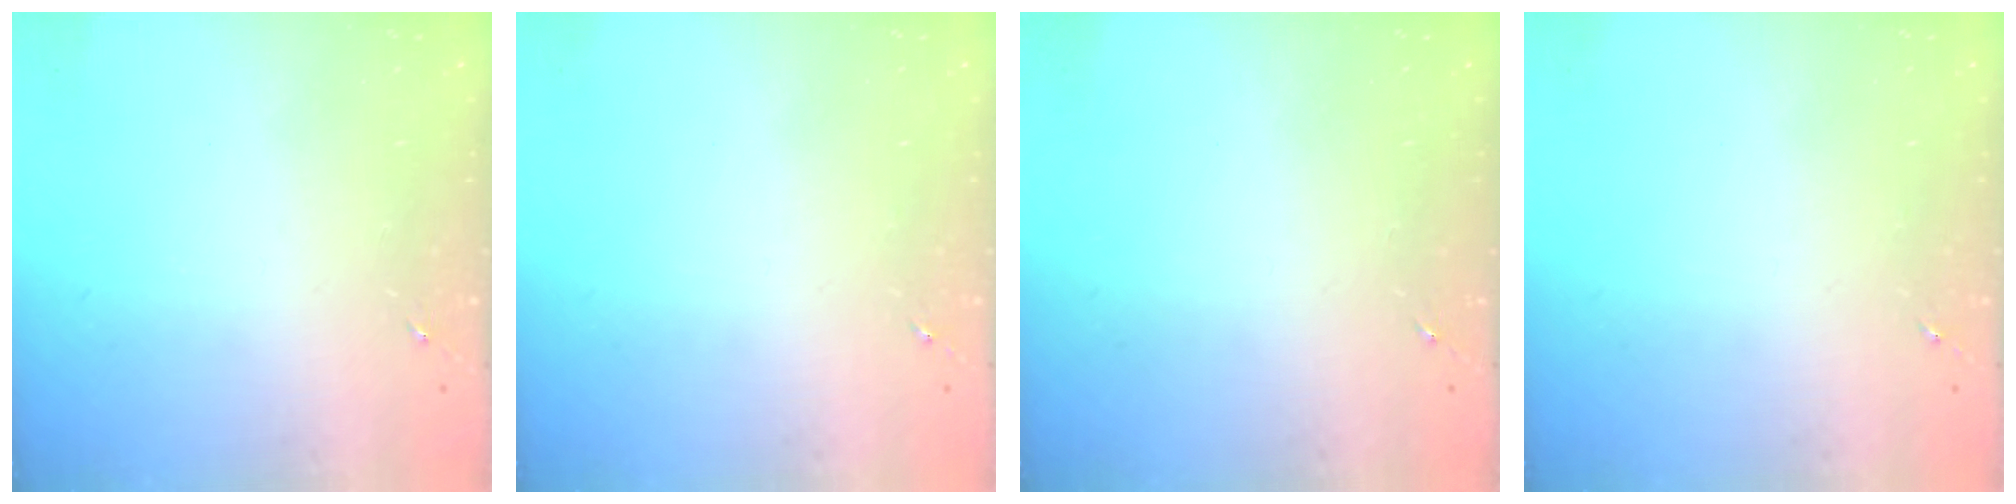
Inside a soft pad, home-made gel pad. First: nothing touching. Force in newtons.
{"total": 0.0}
{"total": 0.0}
{"total": 0.0}